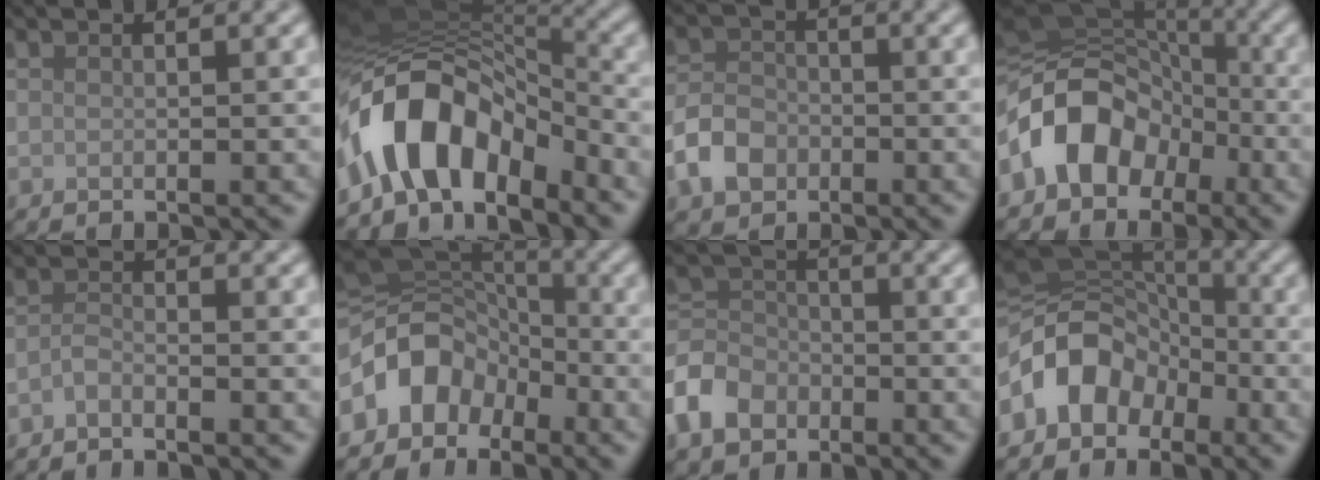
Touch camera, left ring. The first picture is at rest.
{"total": 9.8, "force": [-5.1, 5.5, 6.3], "torque": [-0.101, 0.005, -0.090]}
{"total": 3.6, "force": [-1.7, 2.7, 1.7], "torque": [-0.034, 0.001, -0.038]}
{"total": 8.9, "force": [-3.6, 6.8, 4.6], "torque": [-0.067, 0.009, -0.080]}
{"total": 1.2, "force": [-0.9, 0.4, 0.6], "torque": [-0.015, 0.001, -0.021]}
{"total": 6.3, "force": [-3.1, 4.8, 2.7], "torque": [-0.040, 0.008, -0.069]}
{"total": 5.0, "force": [-2.8, 3.7, 1.8], "torque": [-0.042, 0.004, -0.073]}
{"total": 6.9, "force": [-3.1, 5.2, 3.2], "torque": [-0.047, 0.010, -0.071]}